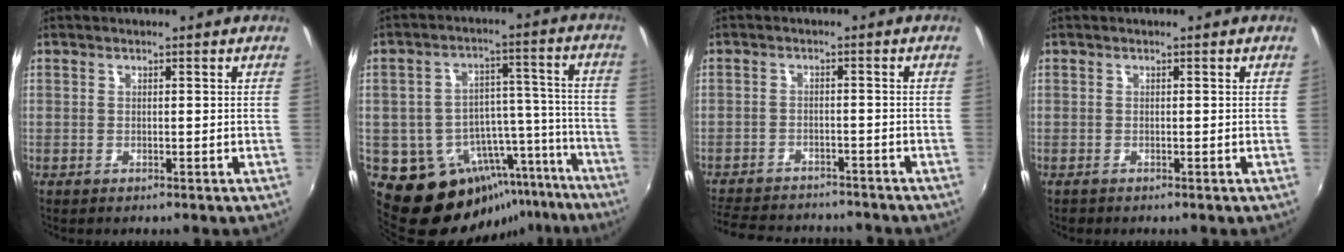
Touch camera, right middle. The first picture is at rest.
{"total": 17.4, "force": [-12.9, 10.3, 5.3], "torque": [-0.093, 0.055, -0.159]}
{"total": 14.3, "force": [-12.6, 4.7, 5.0], "torque": [-0.126, -0.003, -0.186]}
{"total": 0.5, "force": [-0.4, 0.3, 0.0], "torque": [-0.002, -0.002, -0.007]}